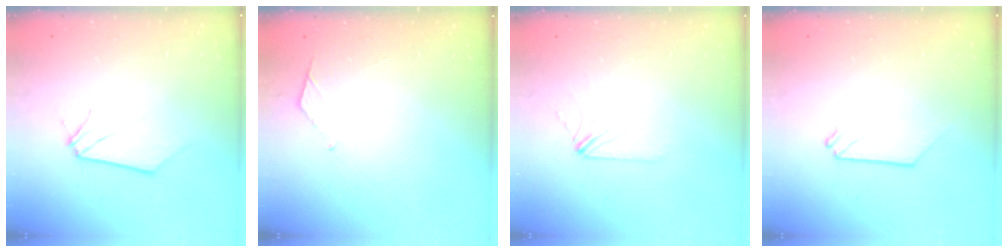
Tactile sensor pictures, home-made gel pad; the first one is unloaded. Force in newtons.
{"total": 3.6, "press": 3.6, "slide": 0.5}
{"total": 3.8, "press": 3.7, "slide": 0.5}
{"total": 0.0}